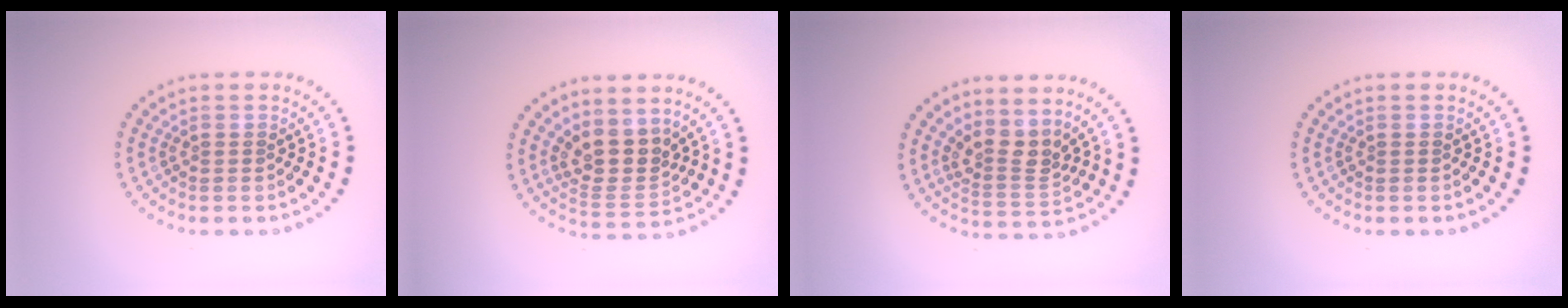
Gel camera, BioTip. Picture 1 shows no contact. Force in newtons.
{"total": 3.7, "press": 2.9, "slide": 2.3}
{"total": 3.0, "press": 2.1, "slide": 2.1}
{"total": 0.0}